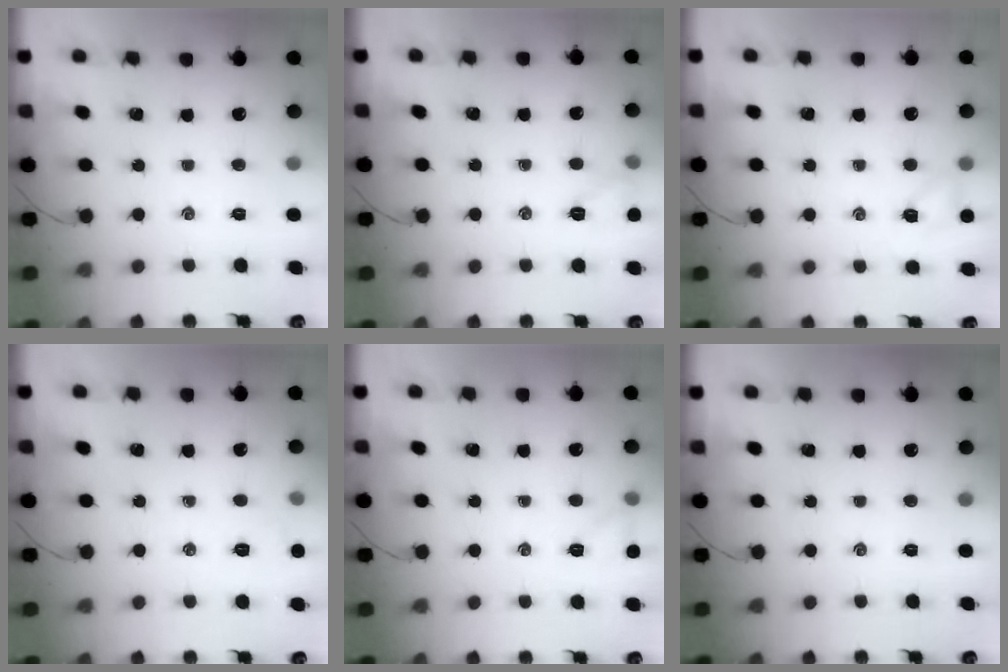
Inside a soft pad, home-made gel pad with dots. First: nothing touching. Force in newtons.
{"total": 7.0, "press": 6.9, "slide": 1.1}
{"total": 5.1, "press": 4.9, "slide": 1.3}
{"total": 5.4, "press": 5.3, "slide": 1.3}
{"total": 6.3, "press": 6.1, "slide": 1.5}
{"total": 0.0}